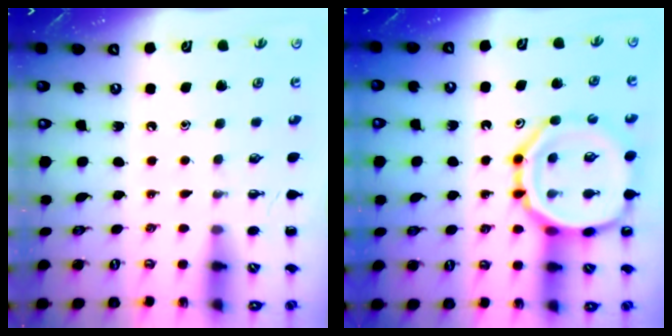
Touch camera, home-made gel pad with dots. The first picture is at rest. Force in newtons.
{"total": 16.8, "press": 16.6, "slide": 2.5}